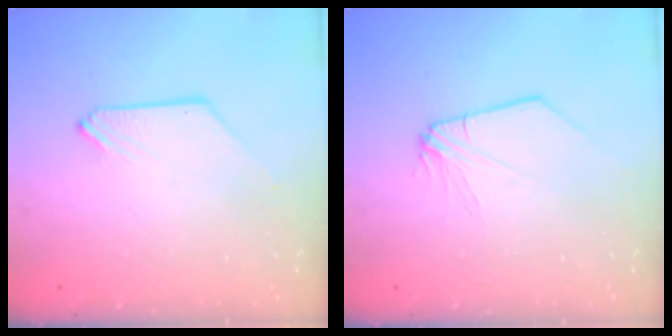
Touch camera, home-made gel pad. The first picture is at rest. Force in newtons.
{"total": 1.6, "press": 1.5, "slide": 0.4}